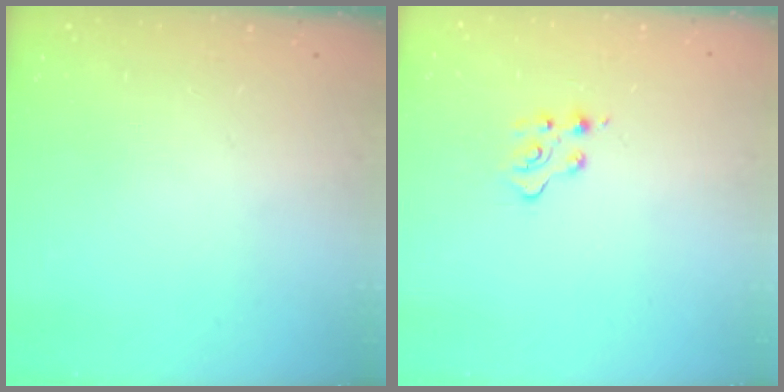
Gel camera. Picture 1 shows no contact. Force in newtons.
{"total": 3.6, "press": 3.5, "slide": 0.4}